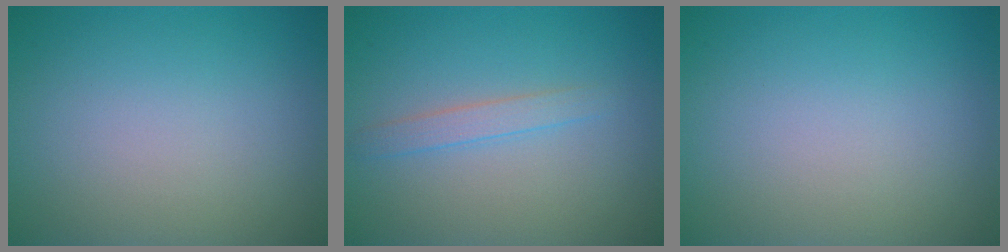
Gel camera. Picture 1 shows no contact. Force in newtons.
{"total": 1.6, "press": 1.6, "slide": 0.1}
{"total": 0.0}